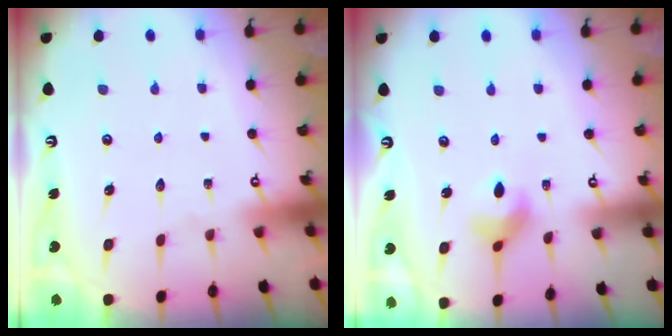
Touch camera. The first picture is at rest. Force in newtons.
{"total": 6.3, "press": 6.3, "slide": 0.6}